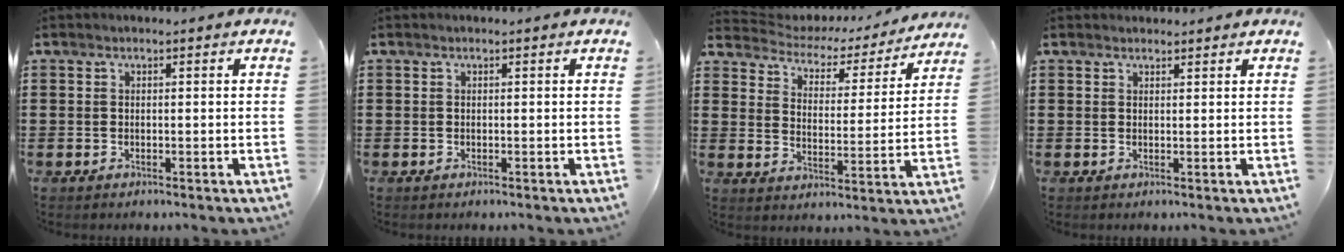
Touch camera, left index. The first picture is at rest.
{"total": 0.0}
{"total": 3.3, "force": [3.2, 0.9, 0.2], "torque": [-0.029, -0.026, 0.045]}
{"total": 1.1, "force": [1.0, 0.3, 0.0], "torque": [-0.003, 0.001, 0.021]}